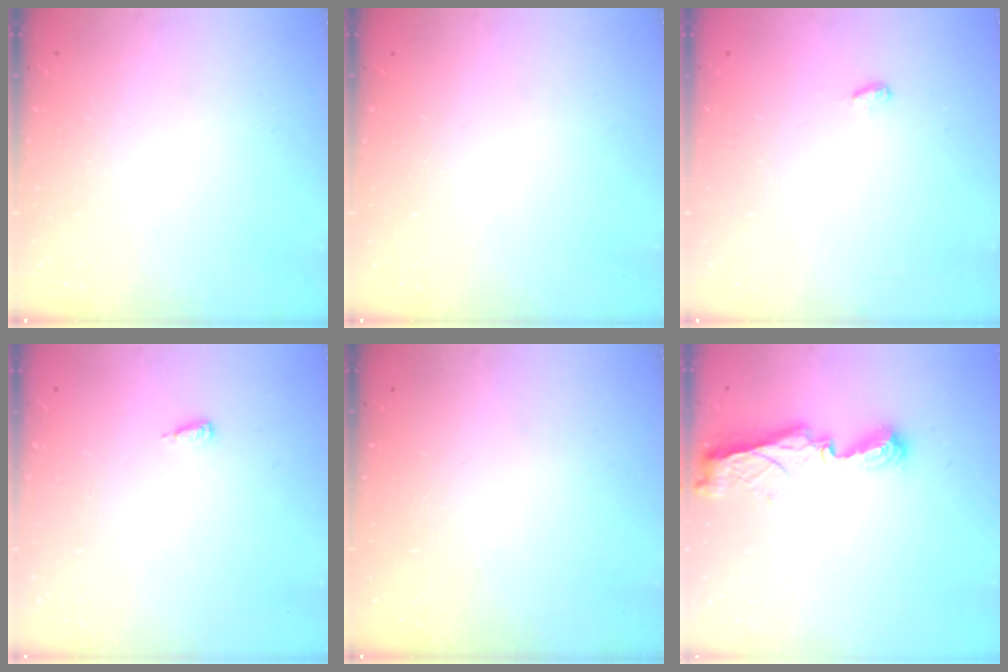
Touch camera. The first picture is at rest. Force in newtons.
{"total": 0.0}
{"total": 3.6, "press": 3.6, "slide": 0.4}
{"total": 4.3, "press": 4.2, "slide": 1.0}
{"total": 0.0}
{"total": 8.5, "press": 8.5, "slide": 0.8}